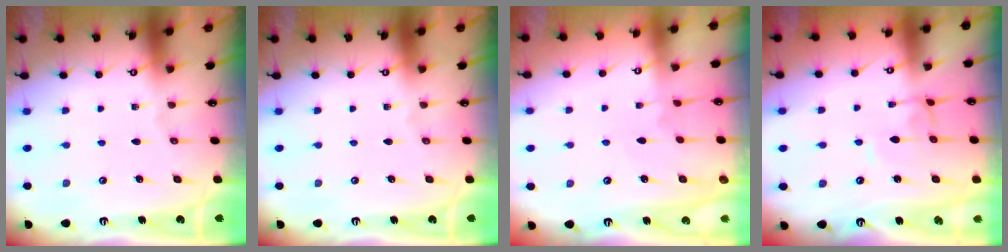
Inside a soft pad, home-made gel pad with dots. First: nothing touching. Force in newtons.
{"total": 0.0}
{"total": 4.6, "press": 4.6, "slide": 0.3}
{"total": 1.8, "press": 1.7, "slide": 0.3}